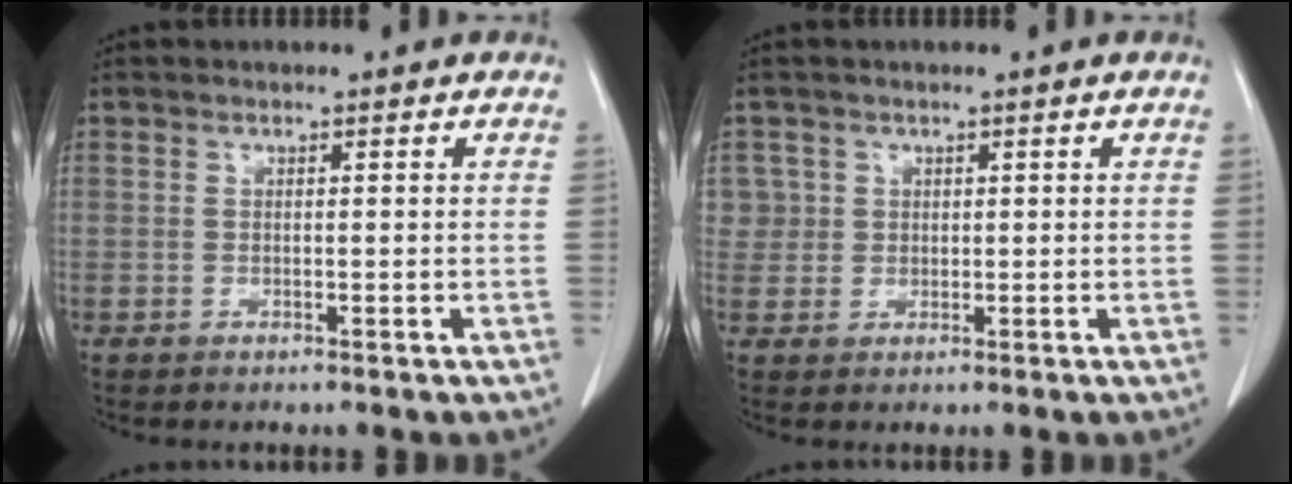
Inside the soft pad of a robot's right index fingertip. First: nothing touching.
{"total": 2.7, "force": [0.9, 2.5, -0.3], "torque": [0.022, 0.003, 0.013]}